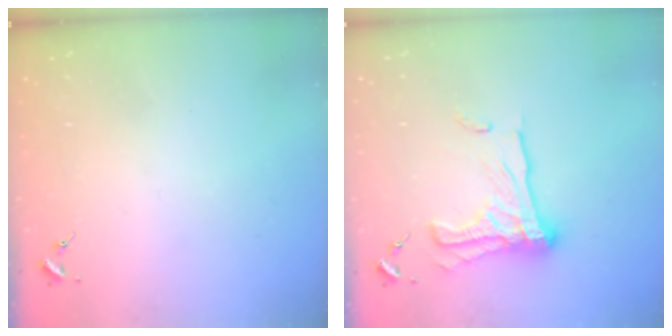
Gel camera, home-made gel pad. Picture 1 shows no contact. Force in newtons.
{"total": 17.8, "press": 17.8, "slide": 1.5}